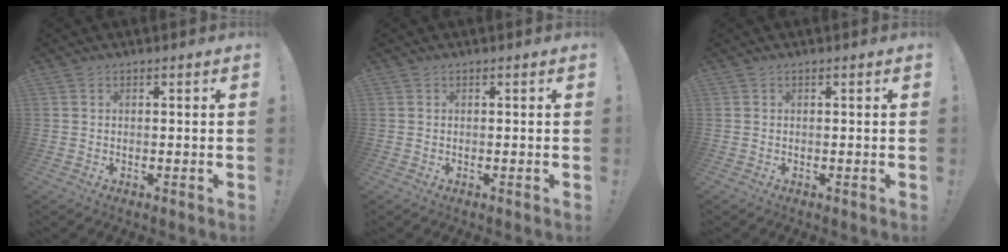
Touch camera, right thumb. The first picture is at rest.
{"total": 0.0}
{"total": 0.0}